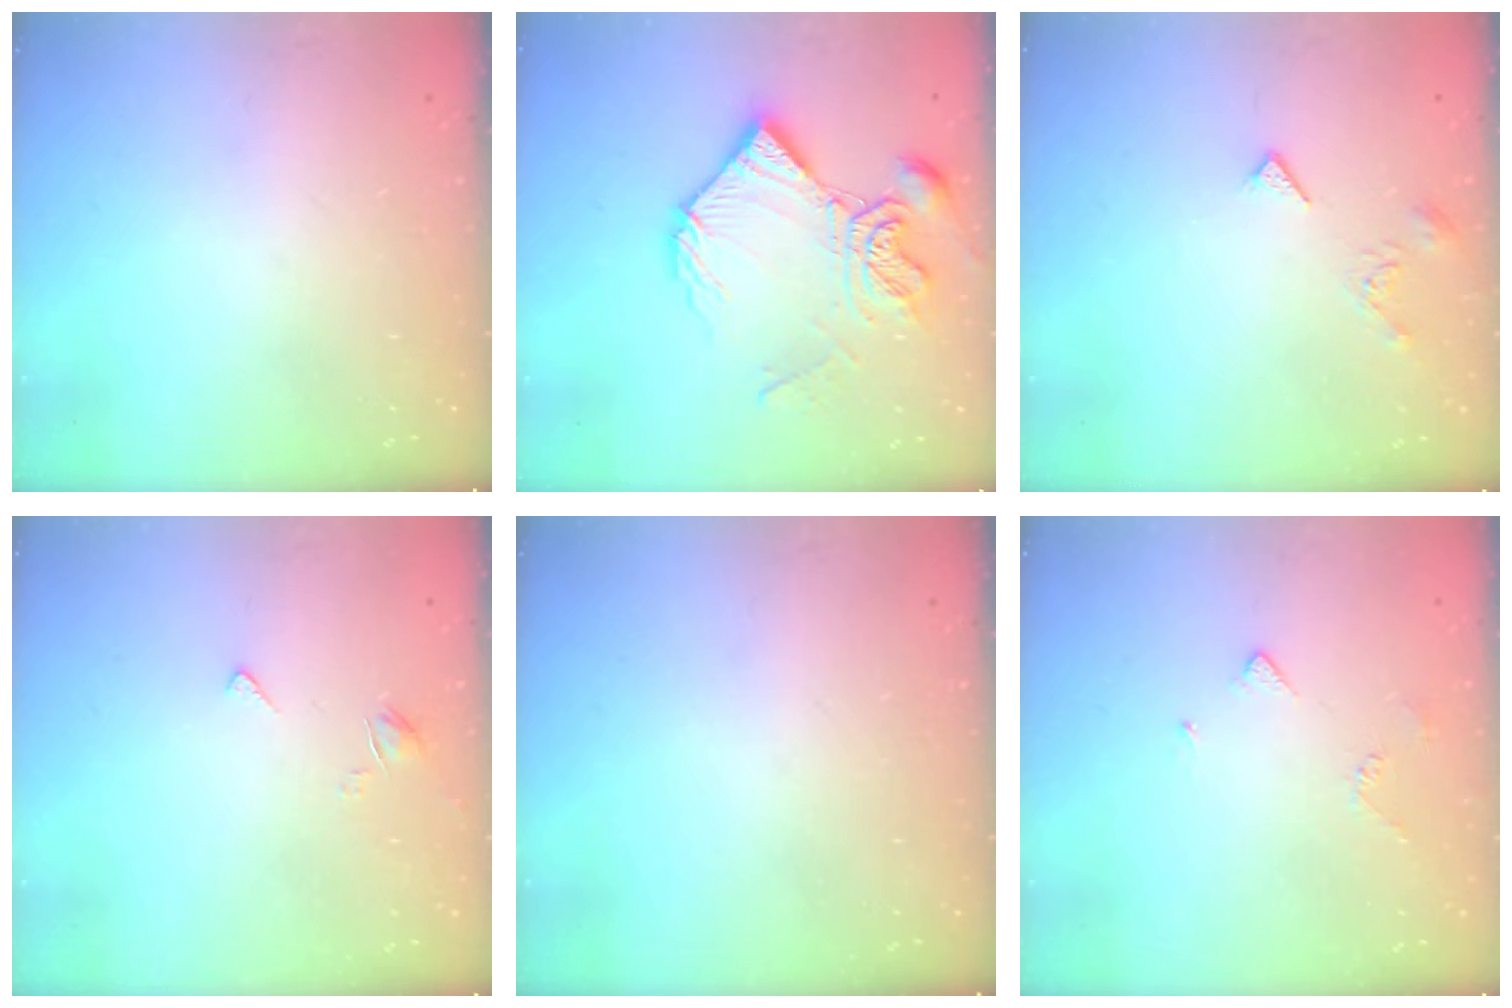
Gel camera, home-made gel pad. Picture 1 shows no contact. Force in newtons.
{"total": 14.2, "press": 14.1, "slide": 1.5}
{"total": 3.0, "press": 2.9, "slide": 0.4}
{"total": 2.9, "press": 2.8, "slide": 0.4}
{"total": 0.0}
{"total": 3.3, "press": 3.2, "slide": 0.7}